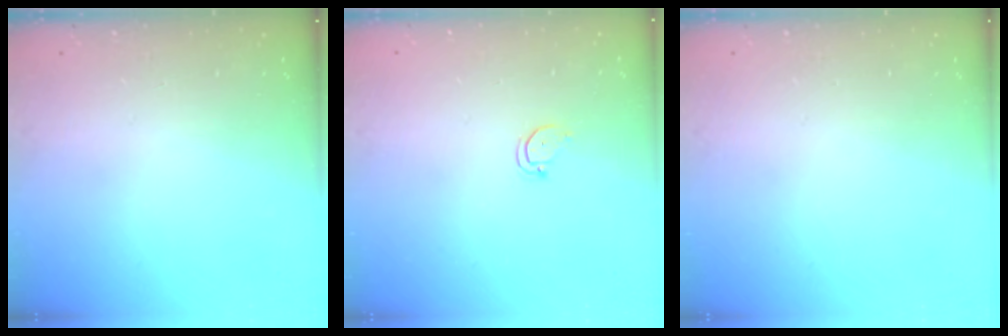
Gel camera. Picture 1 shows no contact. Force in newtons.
{"total": 2.4, "press": 2.4, "slide": 0.2}
{"total": 0.0}